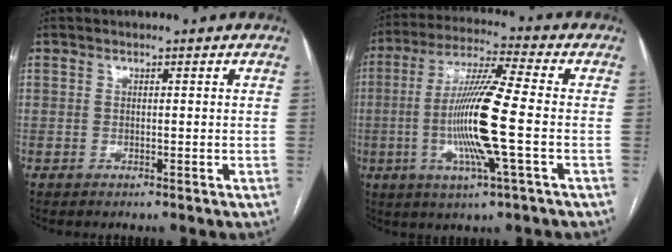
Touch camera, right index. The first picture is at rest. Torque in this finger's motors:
{"motor_torque": [2.14, 0.00, 1.05, 0.21]}